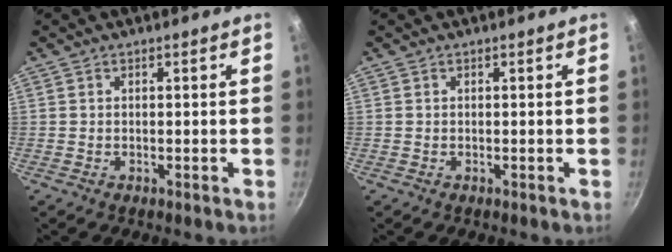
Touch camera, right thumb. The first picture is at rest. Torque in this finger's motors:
{"motor_torque": [0.01, 0.00, 0.12, 0.11, 0.04]}